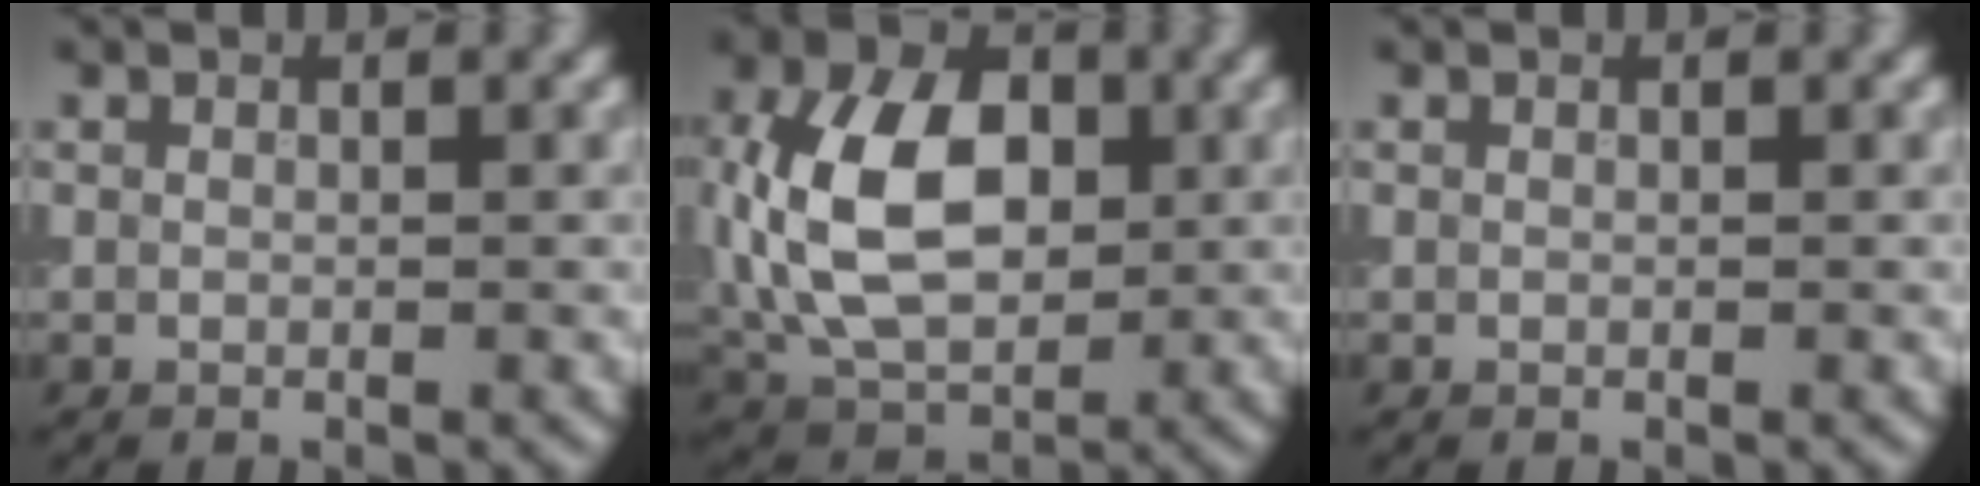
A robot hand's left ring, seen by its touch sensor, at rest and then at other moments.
{"total": 10.6, "force": [0.6, 6.9, 8.0], "torque": [-0.168, 0.009, 0.006]}
{"total": 0.0}